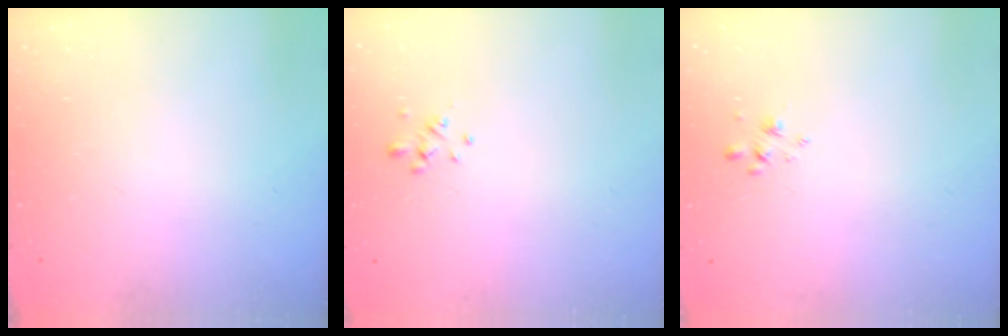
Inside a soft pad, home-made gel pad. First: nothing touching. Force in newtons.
{"total": 0.8, "press": 0.6, "slide": 0.4}
{"total": 1.7, "press": 1.6, "slide": 0.5}